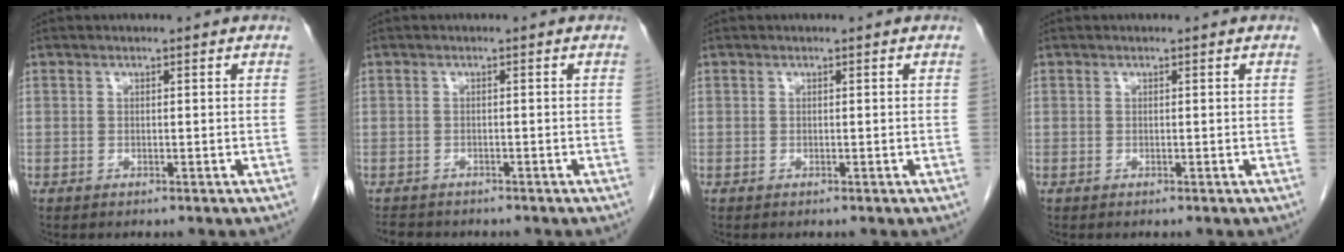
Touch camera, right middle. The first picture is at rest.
{"total": 3.3, "force": [-2.9, 1.3, 0.8], "torque": [-0.016, -0.006, -0.041]}
{"total": 0.0}
{"total": 0.0}